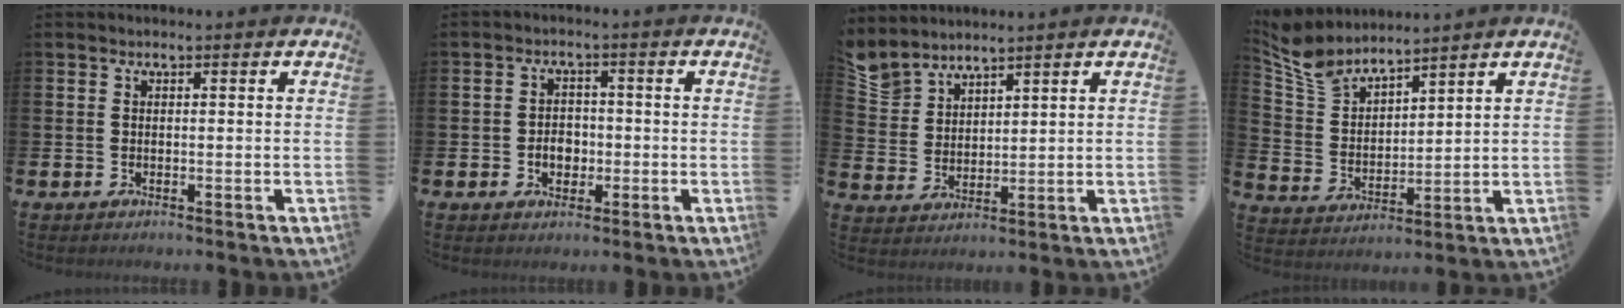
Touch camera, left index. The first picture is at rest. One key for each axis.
{"total": 3.1, "fx": -0.7, "fy": 2.4, "fz": 1.8, "tx": -0.022, "ty": -0.002, "tz": -0.020}
{"total": 4.5, "fx": 4.4, "fy": 1.1, "fz": -0.3, "tx": -0.020, "ty": -0.022, "tz": 0.085}
{"total": 6.9, "fx": 6.5, "fy": 1.8, "fz": 1.6, "tx": -0.066, "ty": -0.029, "tz": 0.120}